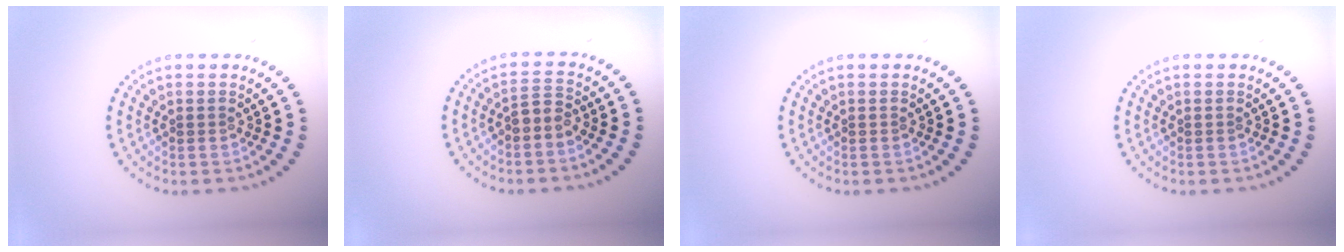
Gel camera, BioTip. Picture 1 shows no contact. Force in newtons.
{"total": 1.5, "press": 1.3, "slide": 0.7}
{"total": 0.0}
{"total": 0.0}